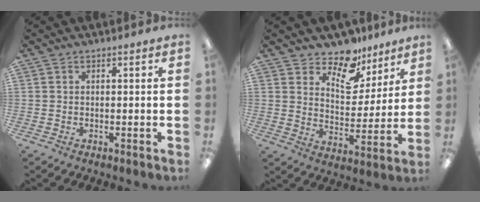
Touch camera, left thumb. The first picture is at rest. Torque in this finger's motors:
{"motor_torque": [0.25, 0.32, -0.16, -0.35, 0.08]}